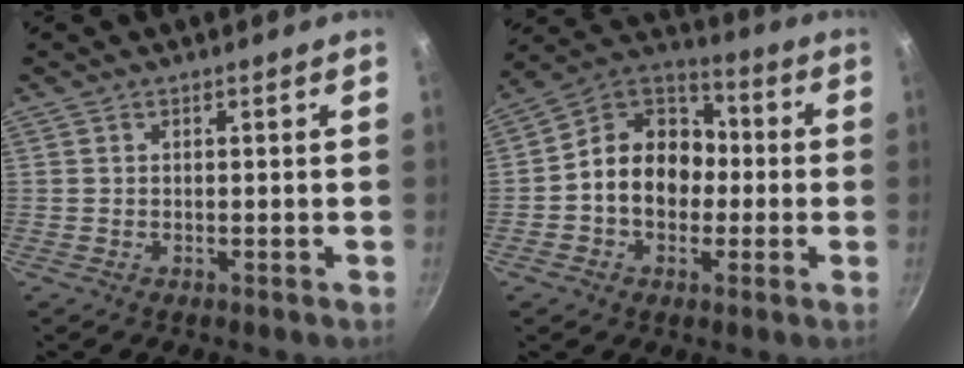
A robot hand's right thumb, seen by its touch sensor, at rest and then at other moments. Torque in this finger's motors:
{"motor_torque": [-0.03, 0.66, 0.27, 0.22, 0.11]}